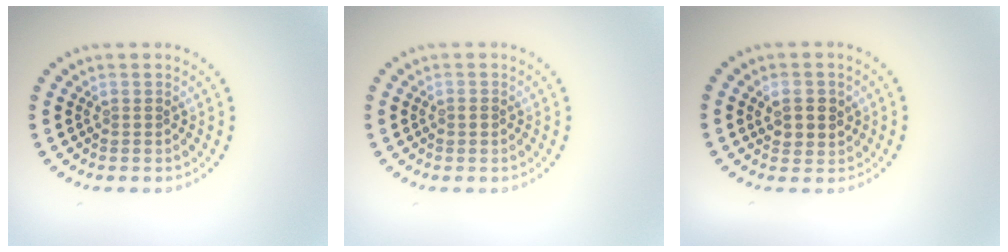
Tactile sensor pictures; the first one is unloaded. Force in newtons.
{"total": 0.9, "press": 0.9, "slide": 0.1}
{"total": 2.6, "press": 2.5, "slide": 0.7}